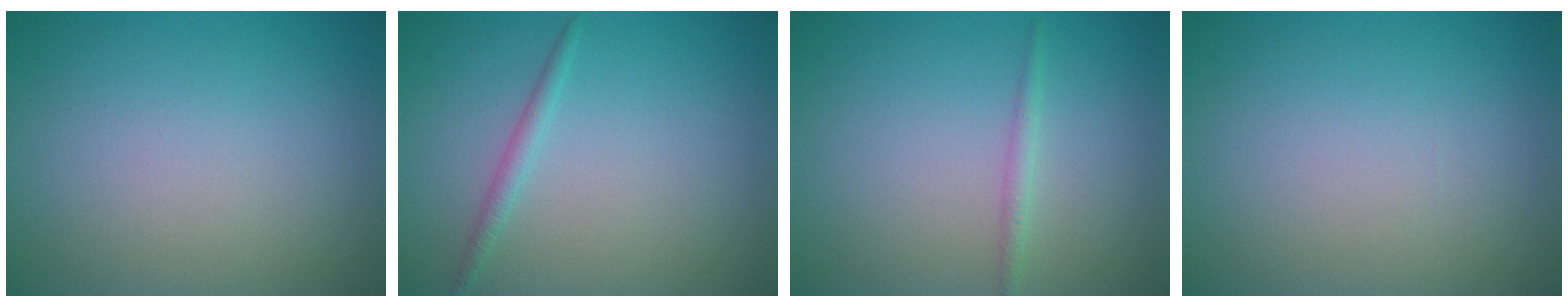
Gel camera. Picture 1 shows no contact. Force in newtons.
{"total": 1.2, "press": 1.2, "slide": 0.1}
{"total": 1.1, "press": 1.1, "slide": 0.1}
{"total": 0.0}